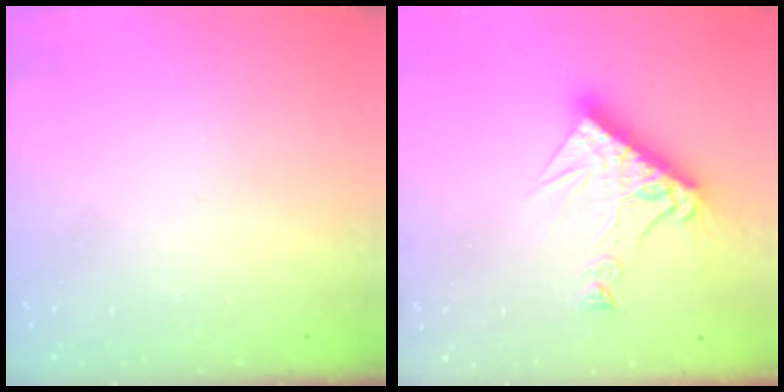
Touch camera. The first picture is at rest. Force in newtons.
{"total": 13.9, "press": 13.9, "slide": 1.4}